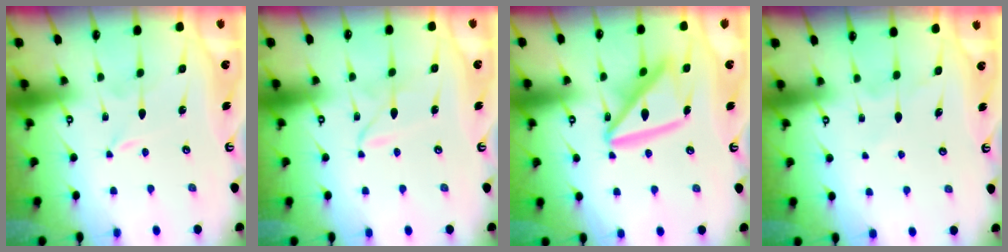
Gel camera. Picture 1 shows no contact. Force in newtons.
{"total": 2.1, "press": 2.1, "slide": 0.2}
{"total": 15.8, "press": 15.8, "slide": 1.6}
{"total": 4.9, "press": 4.8, "slide": 0.5}